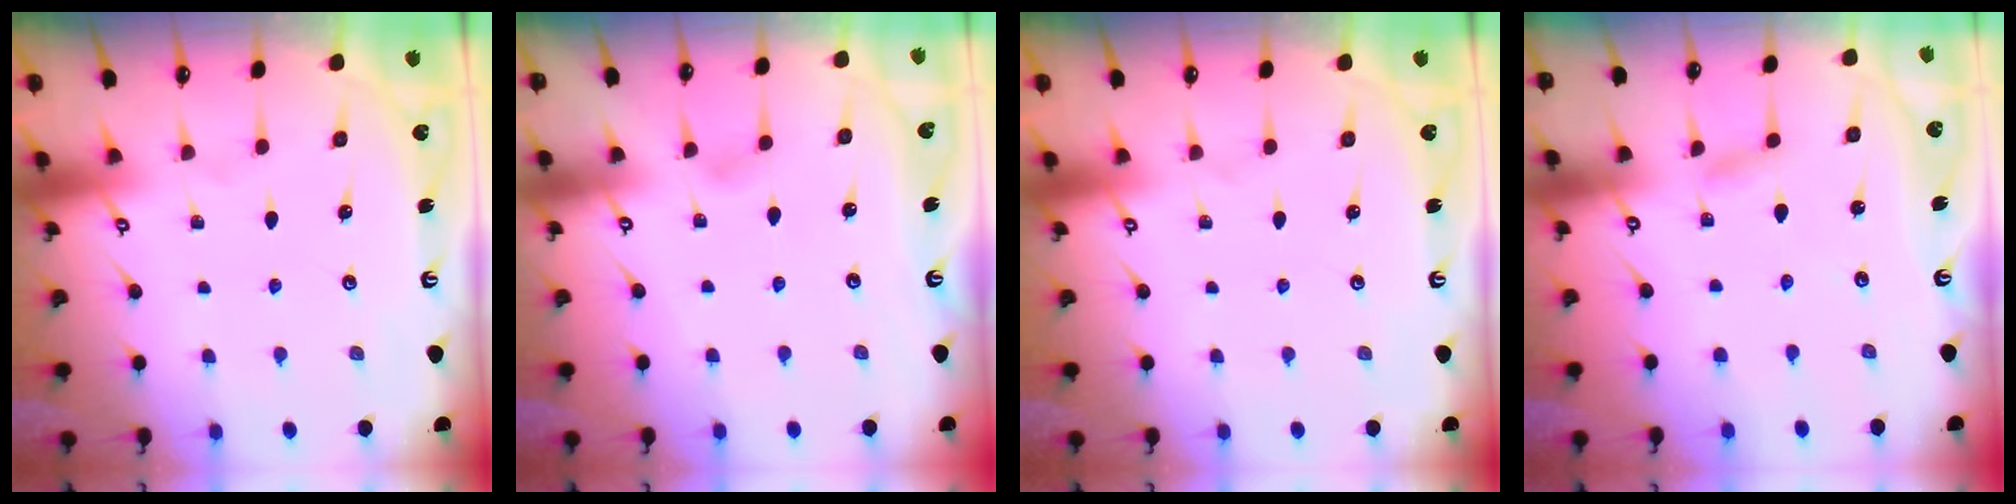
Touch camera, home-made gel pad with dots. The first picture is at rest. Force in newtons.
{"total": 2.8, "press": 2.8, "slide": 0.3}
{"total": 0.0}
{"total": 1.5, "press": 1.5, "slide": 0.1}